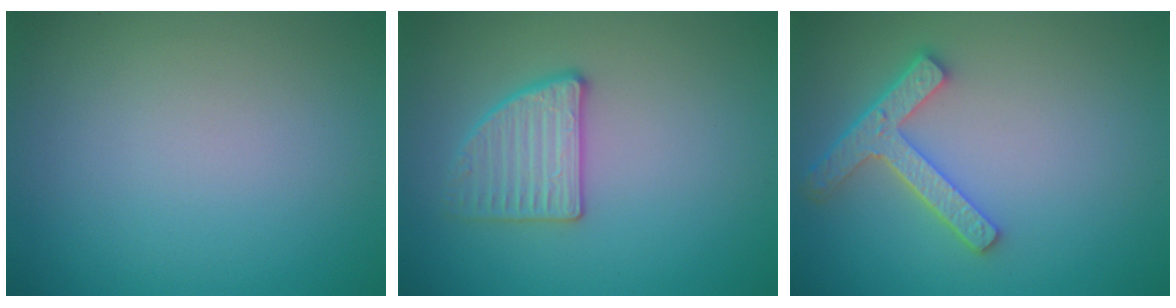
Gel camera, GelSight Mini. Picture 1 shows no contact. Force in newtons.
{"total": 2.8, "press": 2.8, "slide": 0.3}
{"total": 4.3, "press": 3.4, "slide": 2.6}